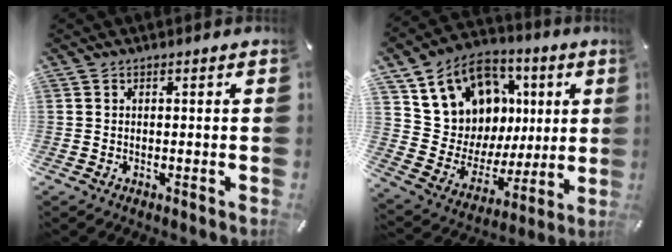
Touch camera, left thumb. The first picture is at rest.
{"total": 14.8, "force": [6.8, 12.4, 4.1], "torque": [-0.080, -0.049, 0.145]}